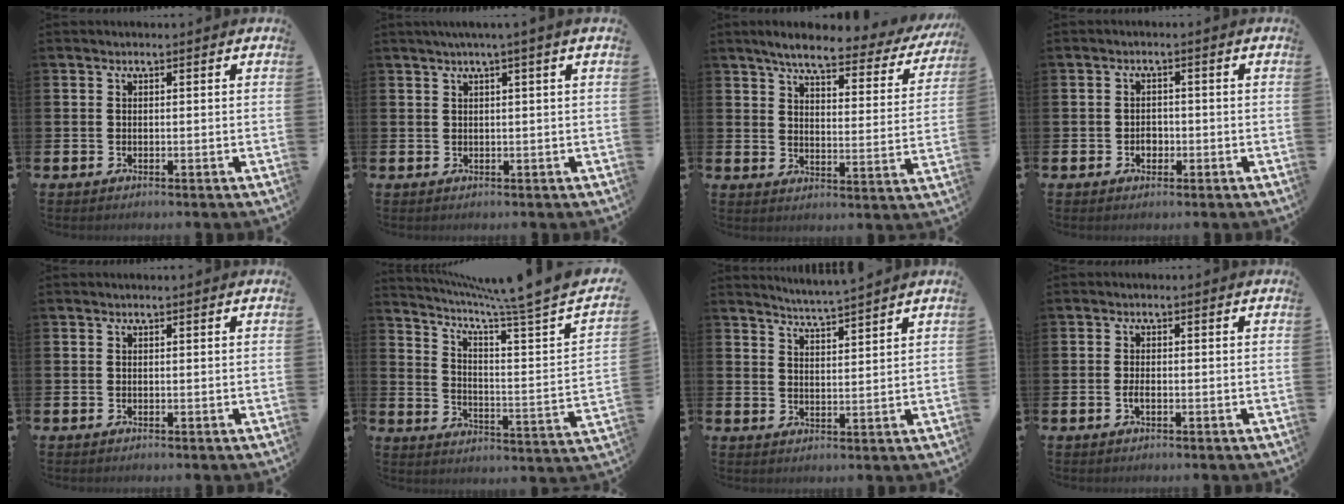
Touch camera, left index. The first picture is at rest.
{"total": 1.8, "force": [1.1, -0.6, 1.3], "torque": [-0.030, 0.000, 0.019]}
{"total": 6.0, "force": [5.1, 1.1, 3.0], "torque": [-0.066, -0.036, 0.076]}
{"total": 1.8, "force": [-0.5, 1.5, 0.8], "torque": [-0.008, 0.001, -0.014]}
{"total": 0.0}
{"total": 5.9, "force": [4.8, -0.3, 3.4], "torque": [-0.069, -0.060, 0.067]}
{"total": 4.2, "force": [4.1, -0.8, 0.1], "torque": [-0.018, -0.026, 0.074]}
{"total": 1.2, "force": [-0.4, 0.5, 1.0], "torque": [-0.025, 0.002, -0.006]}